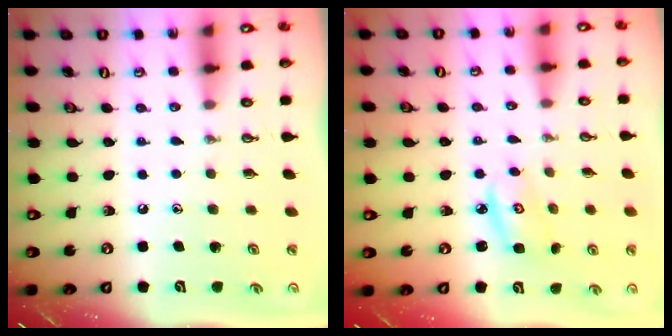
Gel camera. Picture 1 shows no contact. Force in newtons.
{"total": 4.2, "press": 4.2, "slide": 0.3}